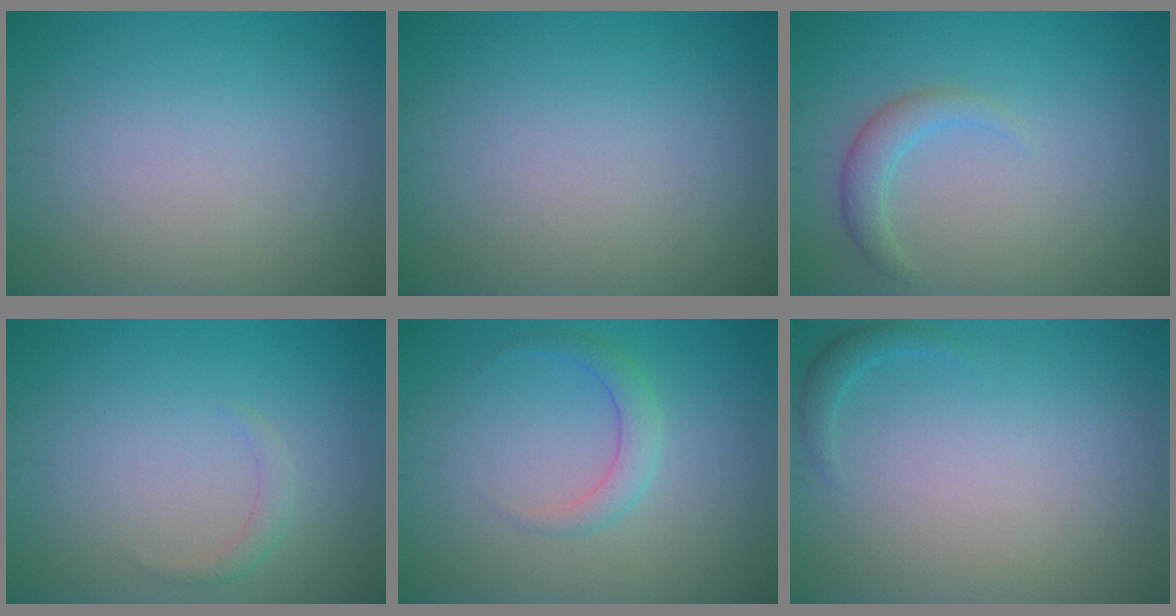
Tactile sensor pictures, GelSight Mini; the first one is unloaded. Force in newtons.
{"total": 0.0}
{"total": 2.0, "press": 2.0, "slide": 0.2}
{"total": 1.0, "press": 1.0, "slide": 0.1}
{"total": 2.0, "press": 2.0, "slide": 0.1}
{"total": 1.0, "press": 1.0, "slide": 0.1}